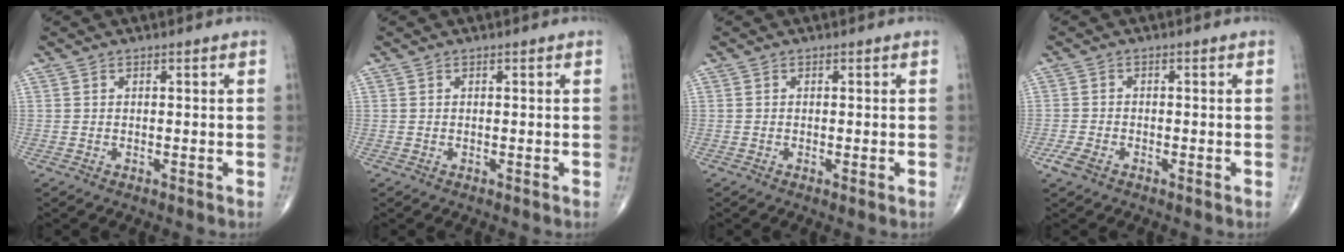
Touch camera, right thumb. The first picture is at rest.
{"total": 0.0}
{"total": 1.0, "force": [-0.3, 0.0, 1.0], "torque": [-0.019, -0.004, -0.003]}
{"total": 2.8, "force": [-1.6, 1.4, 1.9], "torque": [-0.048, 0.000, -0.032]}